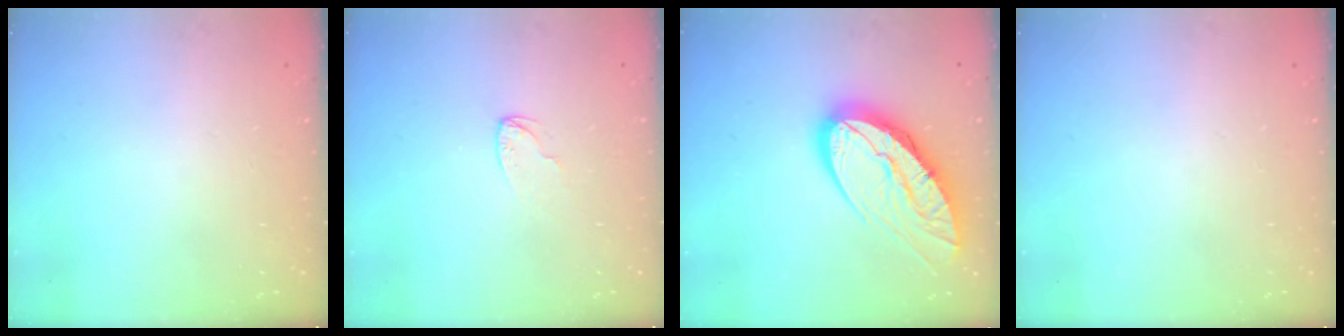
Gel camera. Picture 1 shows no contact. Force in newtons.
{"total": 3.9, "press": 3.9, "slide": 0.3}
{"total": 19.3, "press": 19.1, "slide": 2.1}
{"total": 0.0}